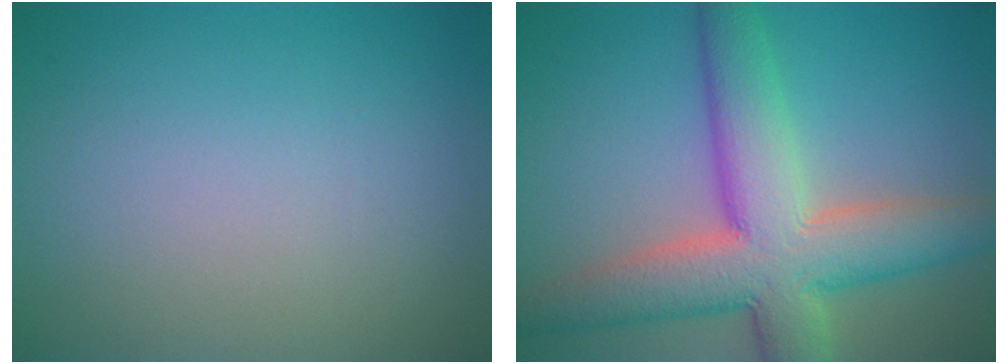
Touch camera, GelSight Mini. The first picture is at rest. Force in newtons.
{"total": 9.9, "press": 9.8, "slide": 0.8}